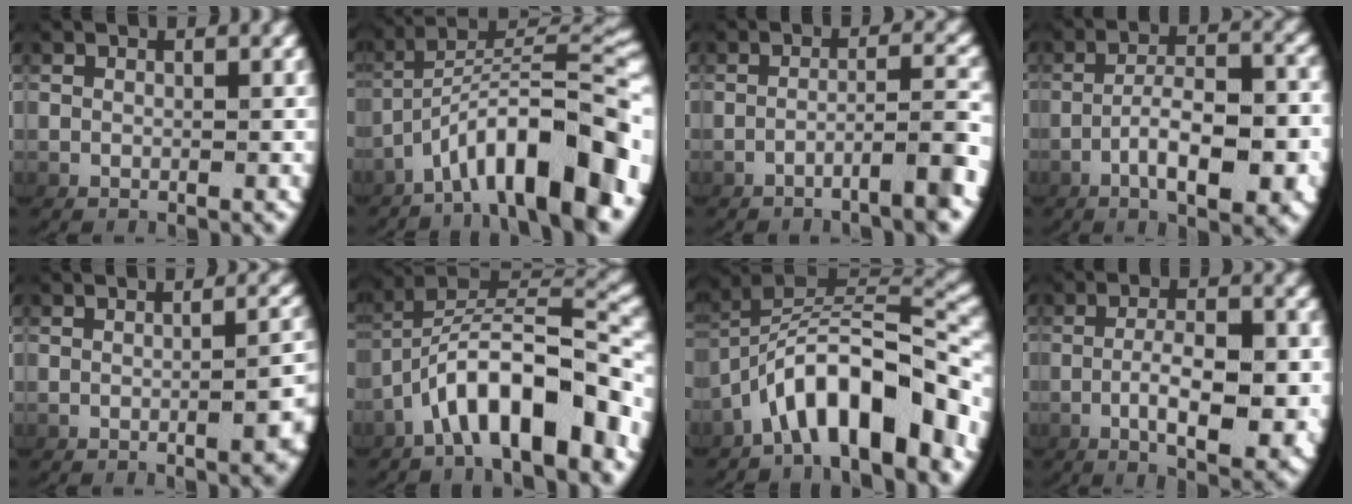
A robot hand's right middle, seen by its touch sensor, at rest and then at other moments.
{"total": 9.6, "force": [-3.1, 3.9, 8.3], "torque": [-0.120, -0.005, -0.039]}
{"total": 4.2, "force": [-2.5, 0.4, 3.3], "torque": [-0.051, 0.007, -0.043]}
{"total": 6.0, "force": [-2.7, 1.7, 5.2], "torque": [-0.078, 0.000, -0.040]}
{"total": 3.7, "force": [-1.1, 1.1, 3.4], "torque": [-0.032, 0.007, -0.019]}
{"total": 6.8, "force": [-2.3, 2.9, 5.7], "torque": [-0.099, -0.001, -0.029]}
{"total": 7.8, "force": [-2.5, 3.8, 6.3], "torque": [-0.113, -0.001, -0.034]}
{"total": 6.6, "force": [-1.6, 2.2, 6.0], "torque": [-0.091, -0.007, -0.023]}